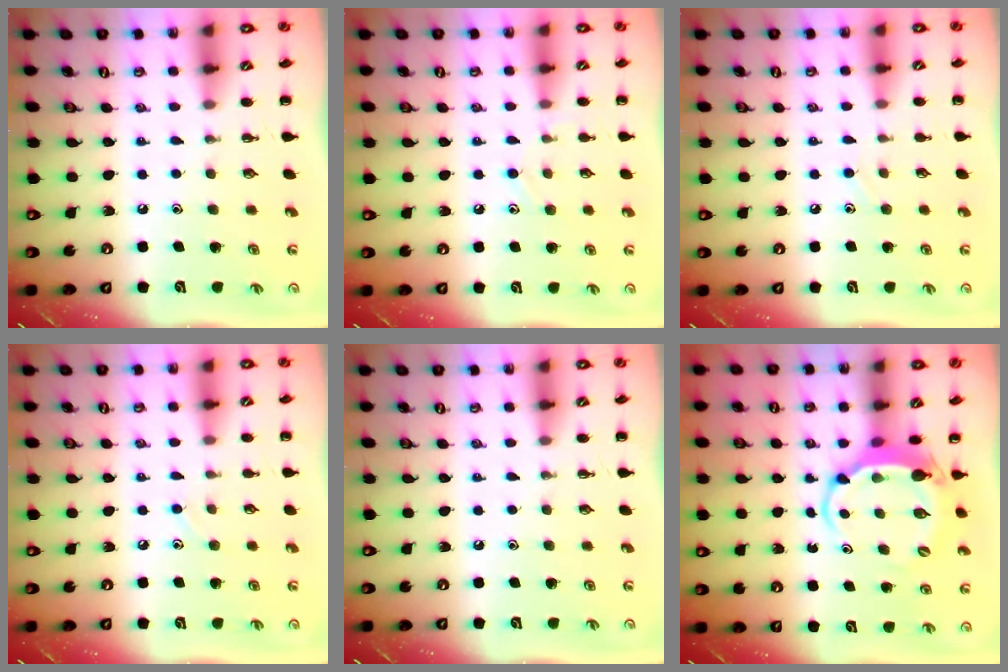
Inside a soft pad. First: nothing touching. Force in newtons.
{"total": 8.2, "press": 7.9, "slide": 2.2}
{"total": 6.6, "press": 6.1, "slide": 2.4}
{"total": 7.1, "press": 6.6, "slide": 2.5}
{"total": 0.0}
{"total": 5.9, "press": 5.8, "slide": 1.2}